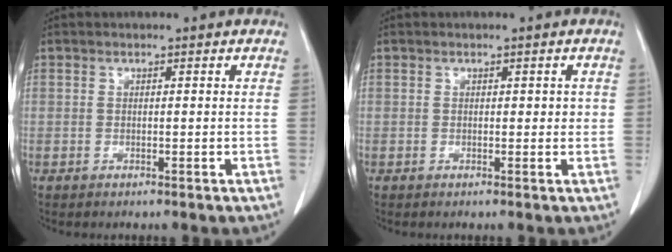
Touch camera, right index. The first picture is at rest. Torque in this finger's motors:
{"motor_torque": [0.09, -0.14, 0.01, 0.00]}